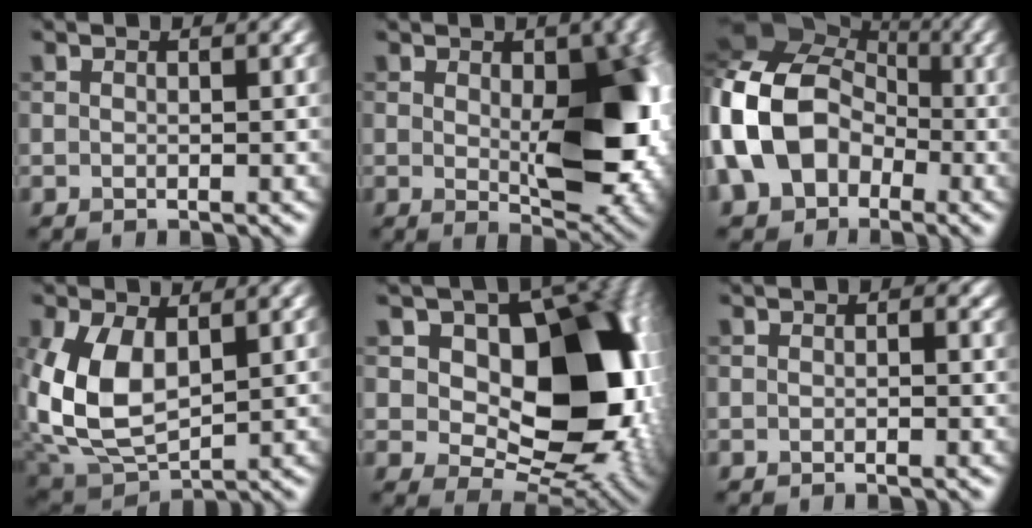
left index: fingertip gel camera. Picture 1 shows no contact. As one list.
[{"total": 9.8, "force": [0.2, 5.0, 8.4], "torque": [-0.122, -0.015, 0.017]}, {"total": 13.3, "force": [-2.4, 10.8, 7.4], "torque": [-0.163, -0.007, -0.080]}, {"total": 8.3, "force": [0.9, 4.9, 6.6], "torque": [-0.160, -0.006, 0.019]}, {"total": 14.9, "force": [1.9, 10.0, 10.8], "torque": [-0.128, -0.006, 0.035]}, {"total": 0.9, "force": [0.0, 0.6, 0.7], "torque": [-0.007, -0.001, -0.004]}]